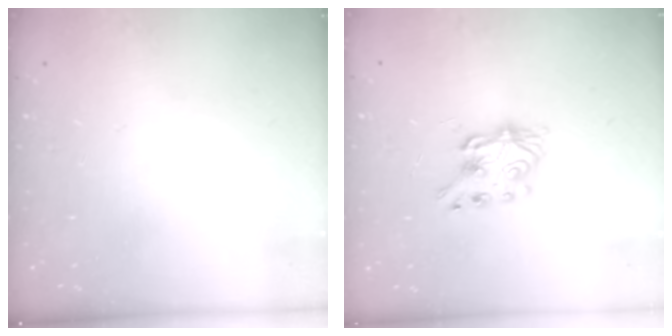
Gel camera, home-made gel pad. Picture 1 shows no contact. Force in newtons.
{"total": 7.2, "press": 7.2, "slide": 0.4}